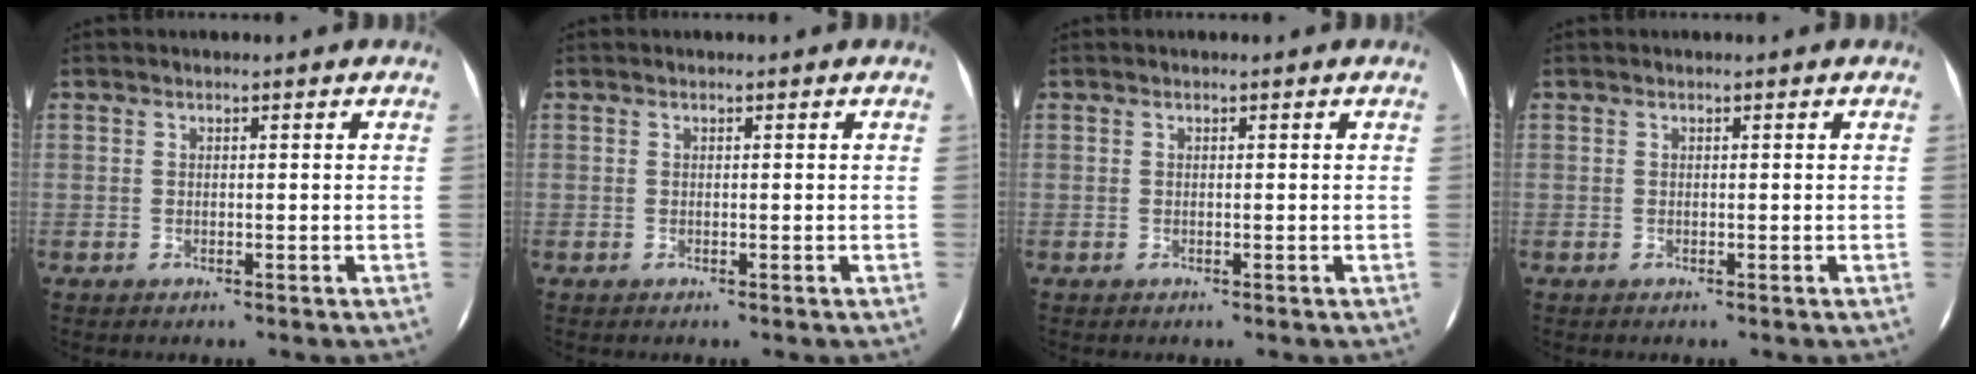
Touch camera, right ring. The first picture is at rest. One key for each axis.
{"total": 0.0}
{"total": 0.0}
{"total": 0.0}